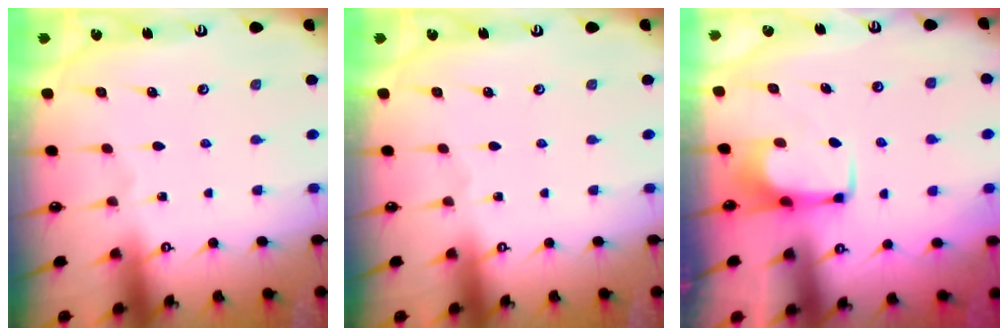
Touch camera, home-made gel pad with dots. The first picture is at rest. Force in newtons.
{"total": 0.0}
{"total": 1.6, "press": 1.5, "slide": 0.5}